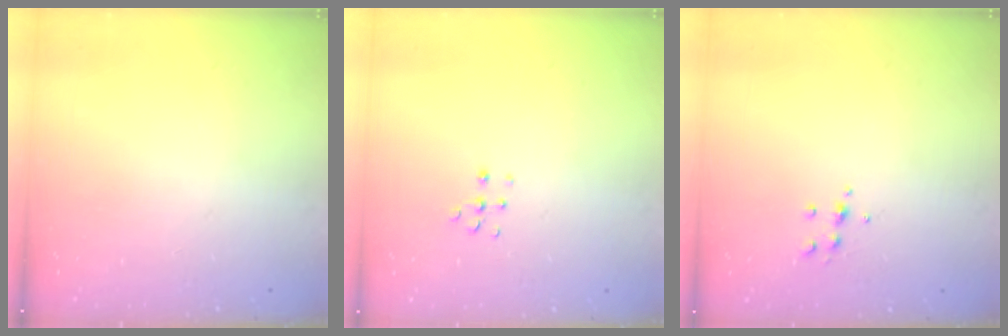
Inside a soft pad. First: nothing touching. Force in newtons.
{"total": 4.4, "press": 4.4, "slide": 0.3}
{"total": 5.8, "press": 5.7, "slide": 0.8}